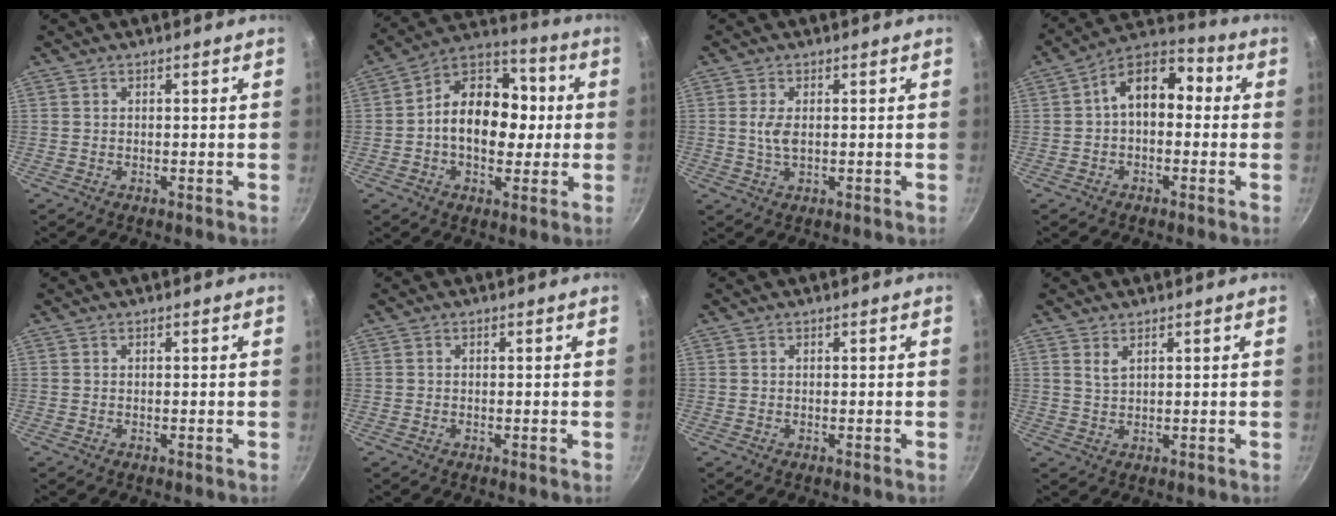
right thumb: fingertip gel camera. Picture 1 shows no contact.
{"total": 16.5, "force": [-0.3, 11.8, 11.5], "torque": [-0.135, 0.034, -0.024]}
{"total": 3.2, "force": [0.3, 1.5, 2.7], "torque": [-0.053, -0.002, 0.008]}
{"total": 11.5, "force": [0.7, 7.7, 8.5], "torque": [-0.100, 0.040, -0.009]}
{"total": 0.0}
{"total": 0.0}
{"total": 0.0}
{"total": 1.9, "force": [1.1, 0.8, 1.3], "torque": [-0.024, -0.007, 0.024]}